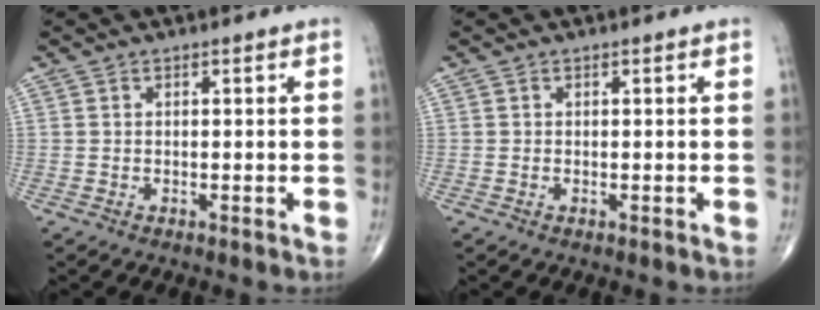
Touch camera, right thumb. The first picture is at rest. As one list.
[{"total": 0.0}]